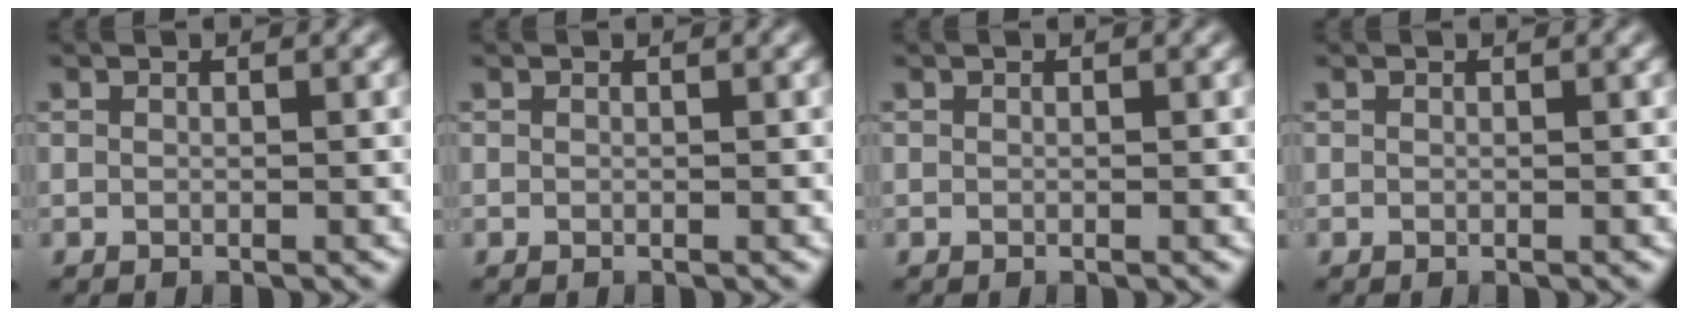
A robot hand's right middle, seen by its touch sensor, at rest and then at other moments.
{"total": 0.0}
{"total": 0.0}
{"total": 0.0}